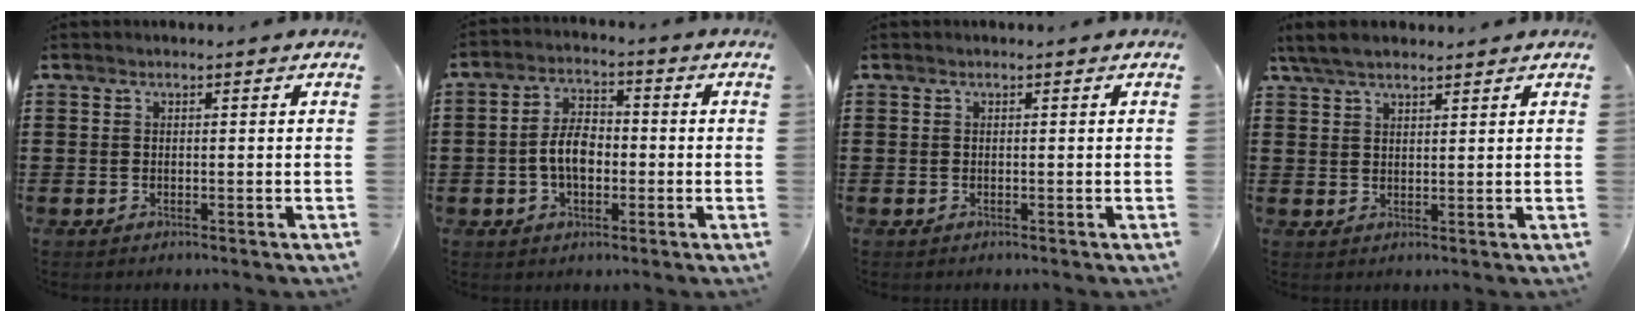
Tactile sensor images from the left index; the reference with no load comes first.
{"total": 5.8, "force": [-0.9, 3.3, 4.7], "torque": [-0.100, 0.007, -0.021]}
{"total": 0.0}
{"total": 4.2, "force": [3.4, 1.1, 2.2], "torque": [-0.050, 0.002, 0.064]}